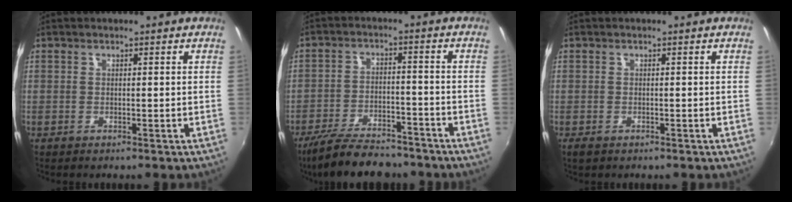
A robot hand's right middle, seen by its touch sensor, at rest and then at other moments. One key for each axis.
{"total": 14.2, "fx": -11.8, "fy": 4.8, "fz": 6.3, "tx": -0.139, "ty": -0.013, "tz": -0.187}
{"total": 1.9, "fx": -1.3, "fy": 1.1, "fz": 0.9, "tx": -0.020, "ty": -0.008, "tz": -0.022}